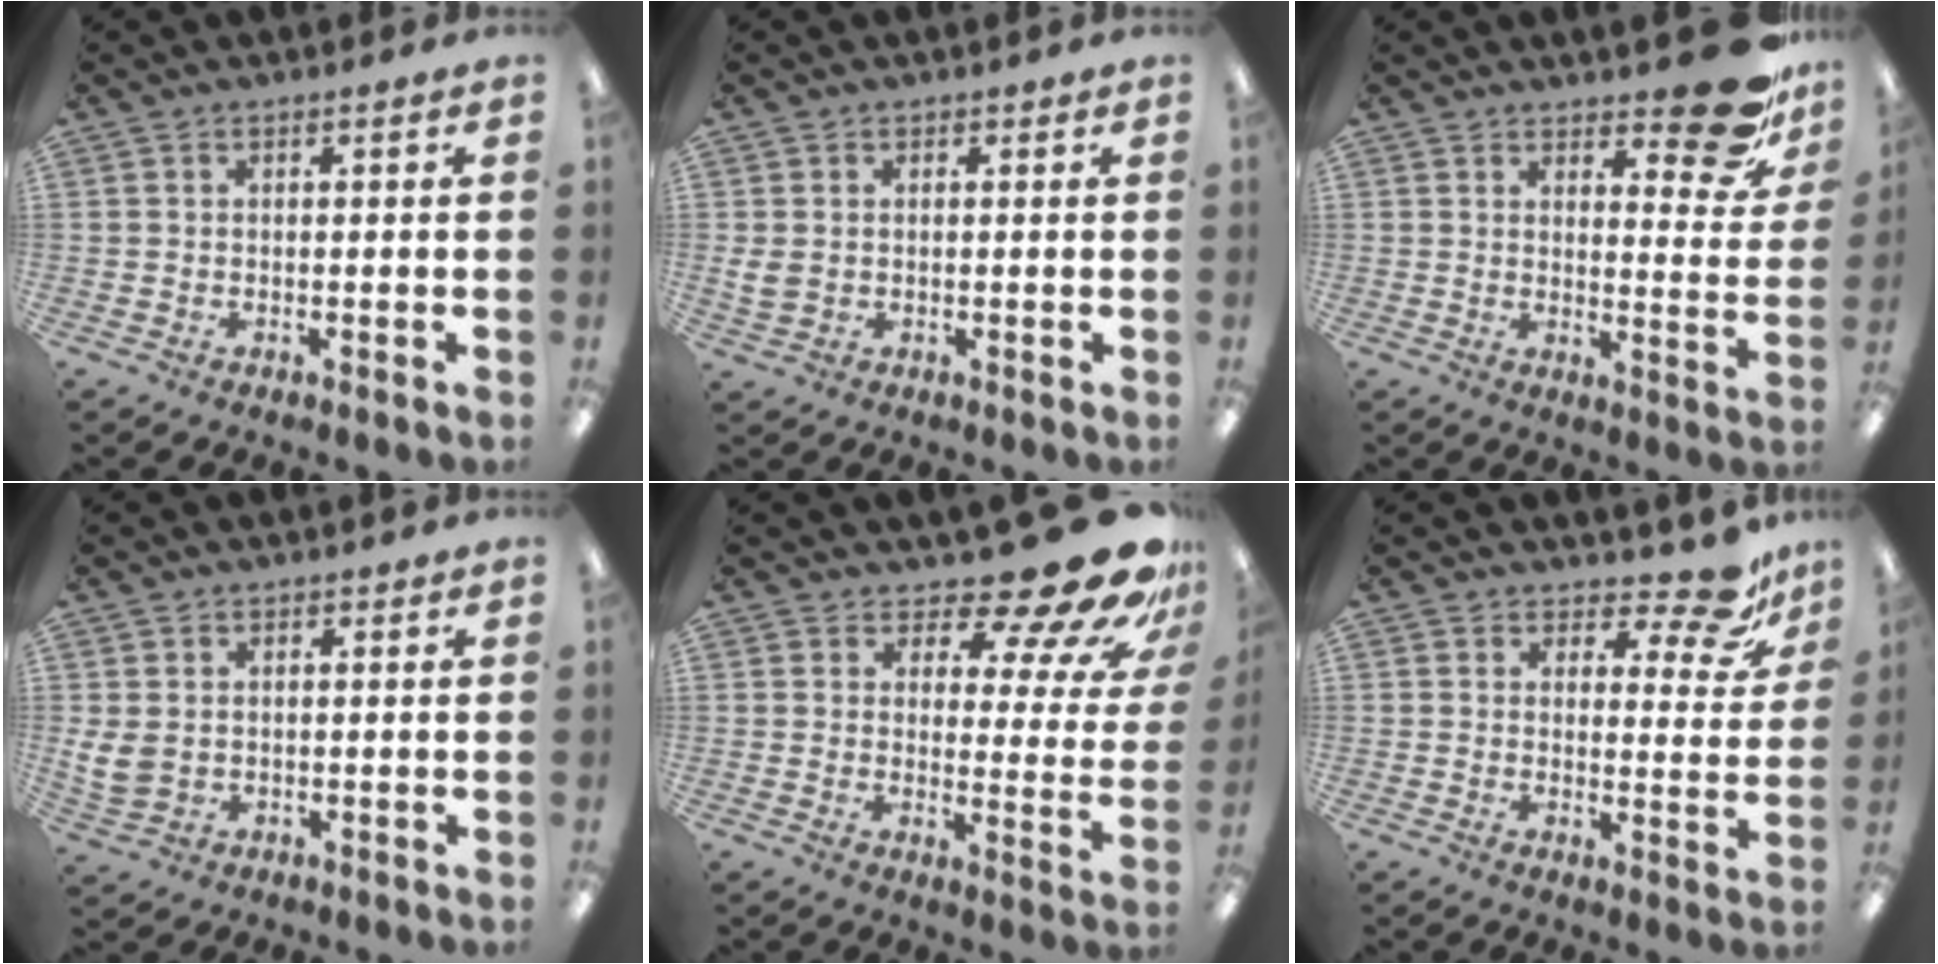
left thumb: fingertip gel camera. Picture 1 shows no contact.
{"total": 3.5, "force": [0.6, 3.0, 1.8], "torque": [-0.025, 0.004, 0.011]}
{"total": 14.1, "force": [9.8, 4.9, 8.8], "torque": [-0.104, -0.066, 0.163]}
{"total": 5.1, "force": [1.3, 4.3, 2.3], "torque": [-0.052, -0.001, 0.025]}
{"total": 16.0, "force": [12.4, 4.2, 9.2], "torque": [-0.119, -0.099, 0.201]}
{"total": 9.6, "force": [7.2, 3.7, 5.2], "torque": [-0.056, -0.051, 0.123]}